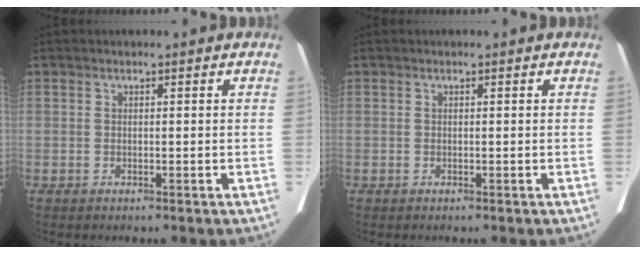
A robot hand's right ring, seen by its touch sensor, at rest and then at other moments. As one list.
[{"total": 0.0}]